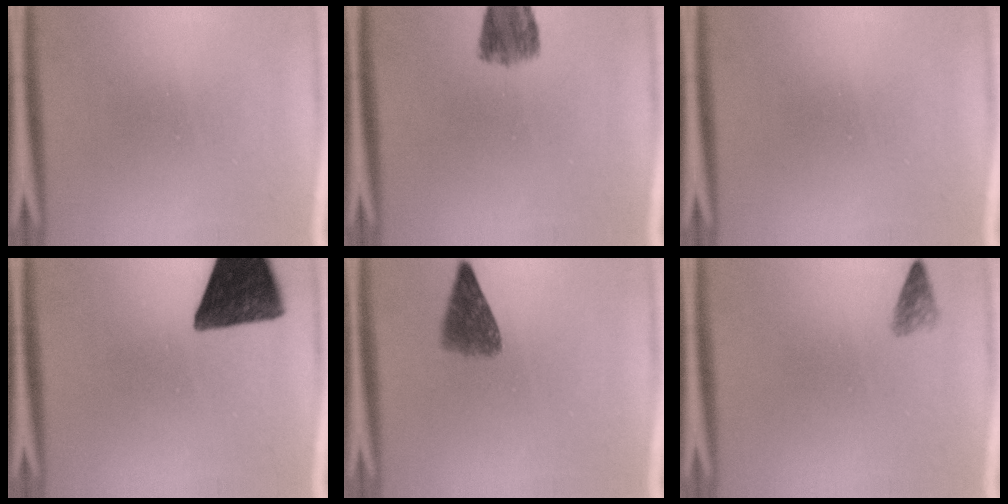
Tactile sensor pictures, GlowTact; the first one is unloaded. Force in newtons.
{"total": 5.3}
{"total": 0.0}
{"total": 14.4}
{"total": 5.3}
{"total": 1.7}